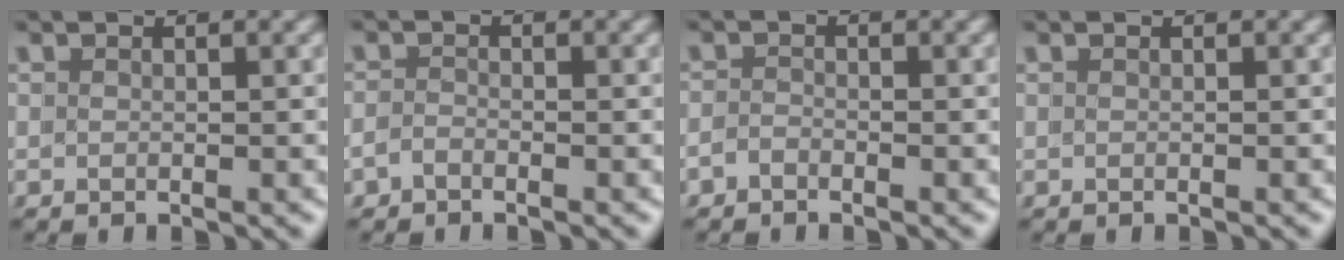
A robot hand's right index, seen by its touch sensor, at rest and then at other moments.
{"total": 1.7, "force": [-1.6, 0.0, -0.7], "torque": [0.010, -0.005, -0.029]}
{"total": 1.8, "force": [-1.7, -0.1, -0.7], "torque": [0.014, -0.006, -0.031]}
{"total": 0.0}